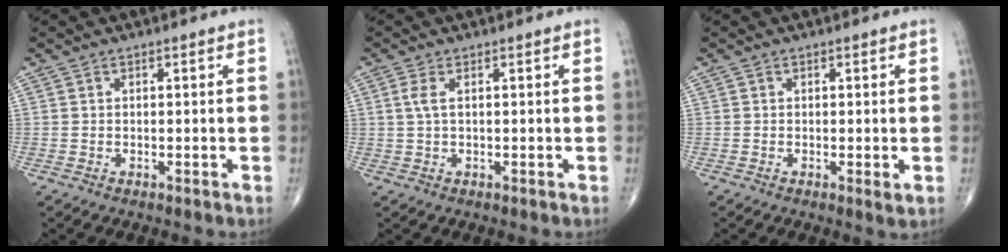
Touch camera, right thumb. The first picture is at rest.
{"total": 2.4, "force": [0.6, 0.7, 2.2], "torque": [-0.062, 0.008, 0.017]}
{"total": 1.2, "force": [-0.1, 0.2, 1.2], "torque": [-0.020, -0.006, -0.004]}